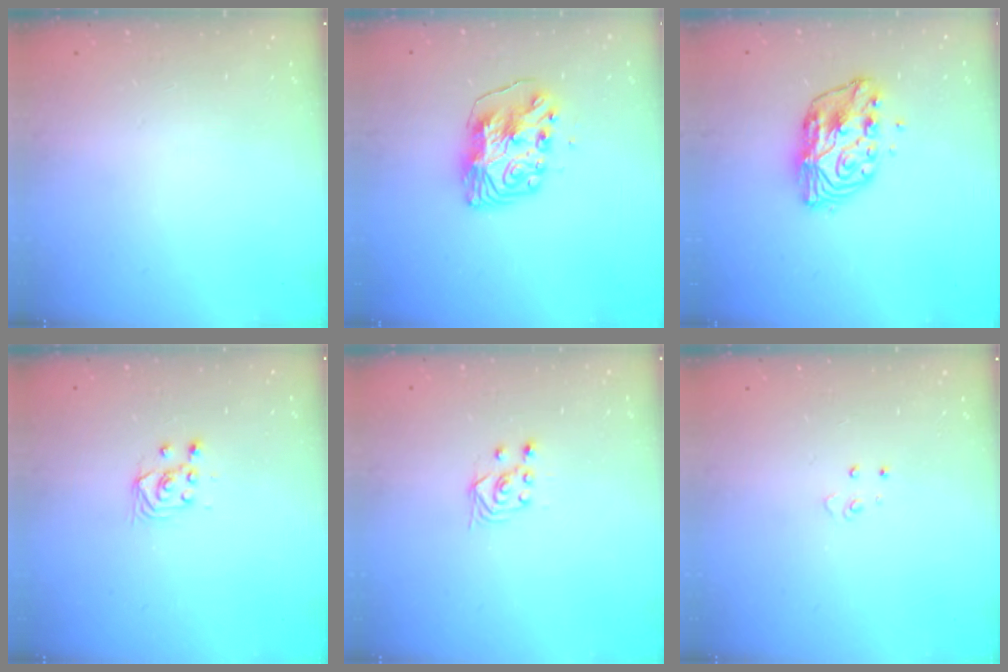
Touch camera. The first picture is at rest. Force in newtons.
{"total": 9.2, "press": 9.1, "slide": 1.1}
{"total": 9.8, "press": 9.8, "slide": 0.7}
{"total": 2.9, "press": 2.7, "slide": 1.0}
{"total": 2.9, "press": 2.5, "slide": 1.4}
{"total": 3.6, "press": 3.6, "slide": 0.4}